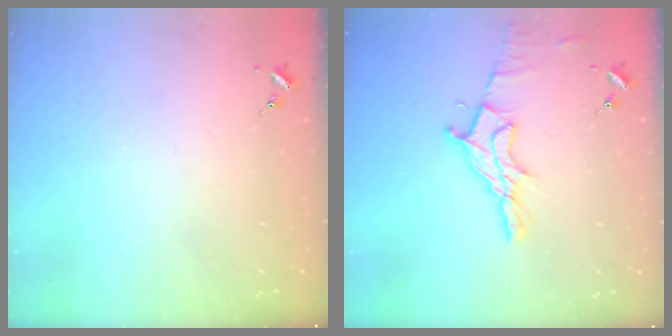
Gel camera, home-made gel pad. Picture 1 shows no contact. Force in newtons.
{"total": 12.1, "press": 12.0, "slide": 1.0}